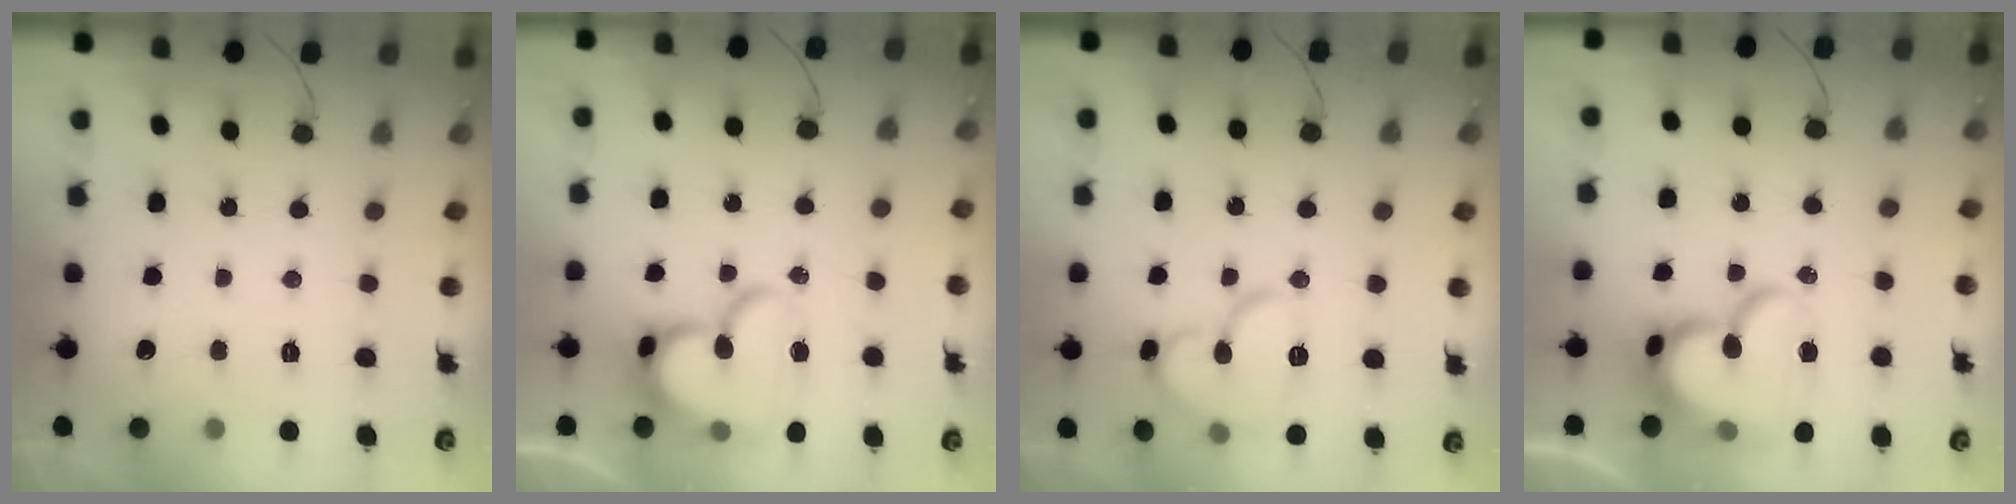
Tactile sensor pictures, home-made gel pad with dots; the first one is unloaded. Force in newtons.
{"total": 18.8, "press": 18.7, "slide": 1.9}
{"total": 12.6, "press": 12.5, "slide": 1.1}
{"total": 19.4, "press": 19.4, "slide": 1.5}